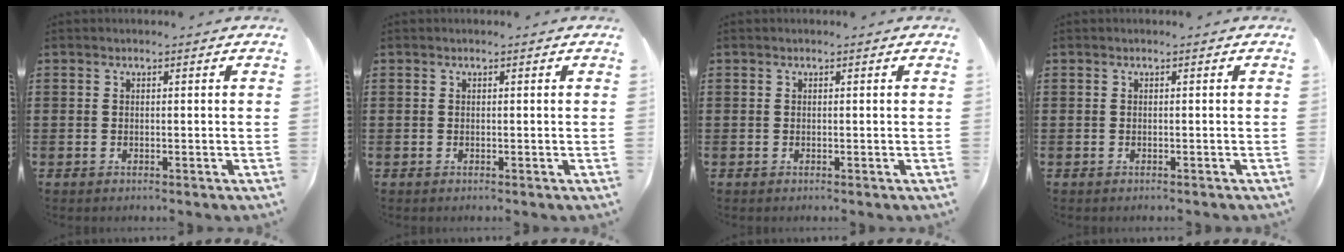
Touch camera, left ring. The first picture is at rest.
{"total": 0.0}
{"total": 0.0}
{"total": 0.0}